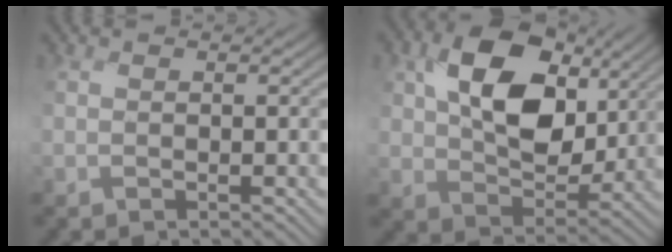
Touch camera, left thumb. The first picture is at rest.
{"total": 12.4, "force": [3.8, 8.4, 8.3], "torque": [-0.165, 0.009, 0.061]}